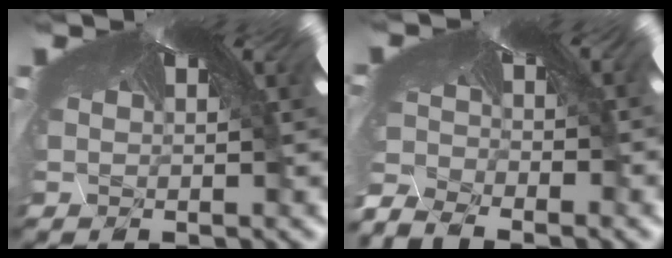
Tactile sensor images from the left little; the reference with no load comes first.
{"total": 10.1, "force": [-10.0, 0.2, 1.2], "torque": [-0.013, -0.073, -0.137]}